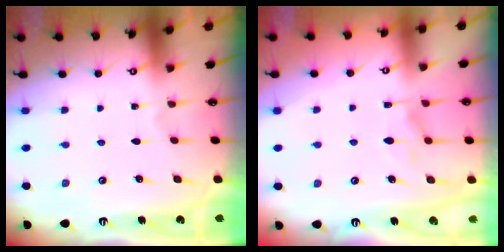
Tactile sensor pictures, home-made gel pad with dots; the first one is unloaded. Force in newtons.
{"total": 1.3, "press": 0.1, "slide": 1.3}